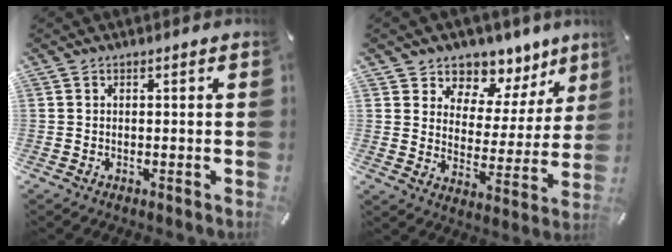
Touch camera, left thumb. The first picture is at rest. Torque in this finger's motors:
{"motor_torque": [0.76, -0.33, 0.20, -0.07, 0.02]}